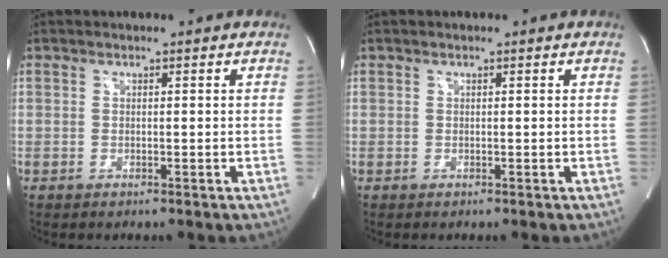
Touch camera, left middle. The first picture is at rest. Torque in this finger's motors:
{"motor_torque": [-0.02, 0.01, 0.01, 0.00]}